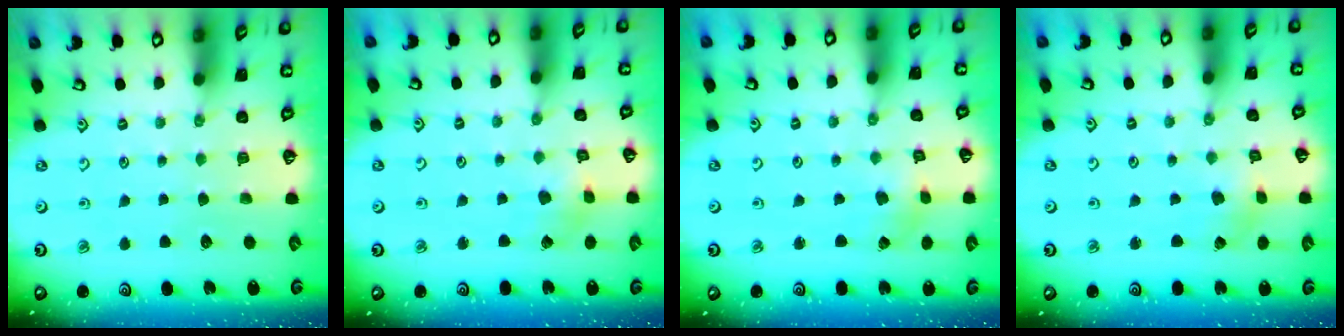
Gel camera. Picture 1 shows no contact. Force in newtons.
{"total": 2.0, "press": 2.0, "slide": 0.3}
{"total": 1.7, "press": 1.7, "slide": 0.3}
{"total": 1.7, "press": 1.7, "slide": 0.3}